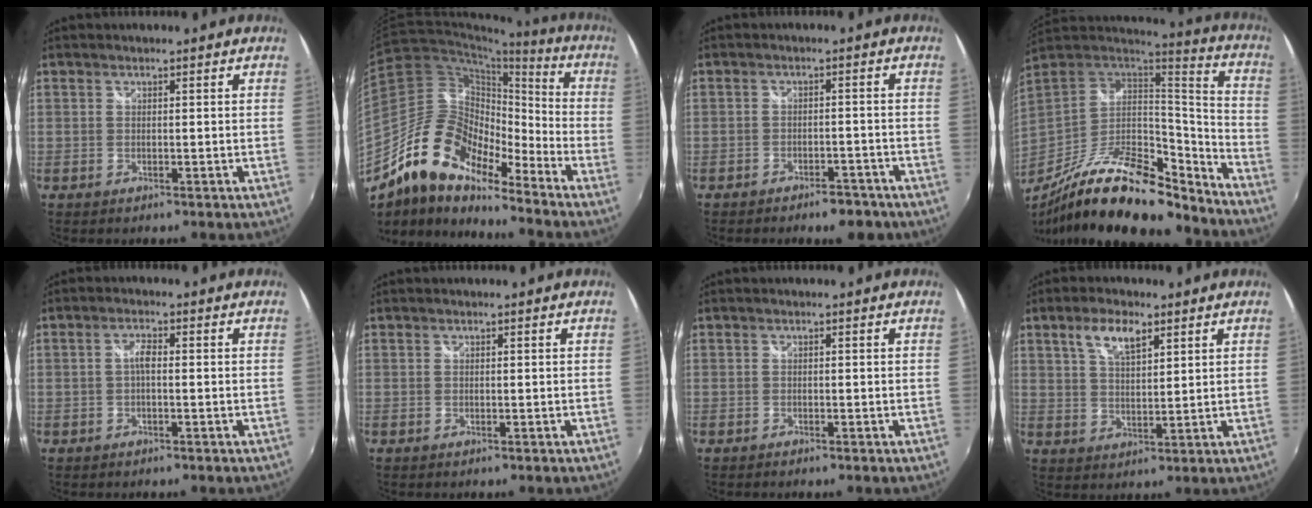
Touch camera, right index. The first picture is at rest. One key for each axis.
{"total": 17.1, "fx": -12.9, "fy": 6.6, "fz": 9.0, "tx": -0.162, "ty": 0.003, "tz": -0.255}
{"total": 6.0, "fx": -4.7, "fy": 2.7, "fz": 2.6, "tx": -0.052, "ty": 0.004, "tz": -0.057}
{"total": 26.0, "fx": -19.2, "fy": 8.3, "fz": 15.4, "tx": -0.260, "ty": -0.020, "tz": -0.318}
{"total": 2.0, "fx": -0.3, "fy": 0.7, "fz": 1.9, "tx": -0.037, "ty": 0.007, "tz": -0.007}
{"total": 0.0}
{"total": 0.6, "fx": -0.5, "fy": 0.2, "fz": 0.2, "tx": -0.007, "ty": -0.003, "tz": -0.010}
{"total": 6.5, "fx": 3.6, "fy": 2.6, "fz": 4.7, "tx": -0.084, "ty": 0.009, "tz": 0.067}